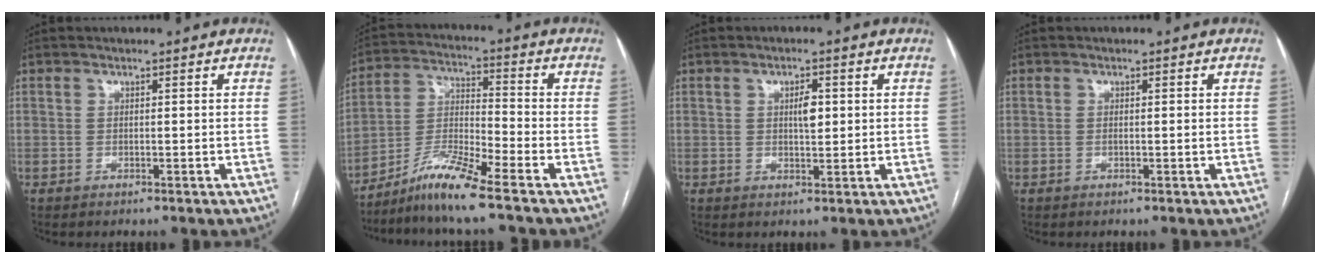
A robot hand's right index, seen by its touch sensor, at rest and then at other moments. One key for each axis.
{"total": 8.8, "fx": -7.0, "fy": -0.7, "fz": 5.3, "tx": -0.116, "ty": -0.014, "tz": -0.135}
{"total": 2.9, "fx": 0.6, "fy": 1.1, "fz": 2.6, "tx": -0.042, "ty": 0.002, "tz": 0.010}
{"total": 0.7, "fx": -0.1, "fy": 0.0, "fz": 0.7, "tx": -0.014, "ty": -0.001, "tz": 0.001}